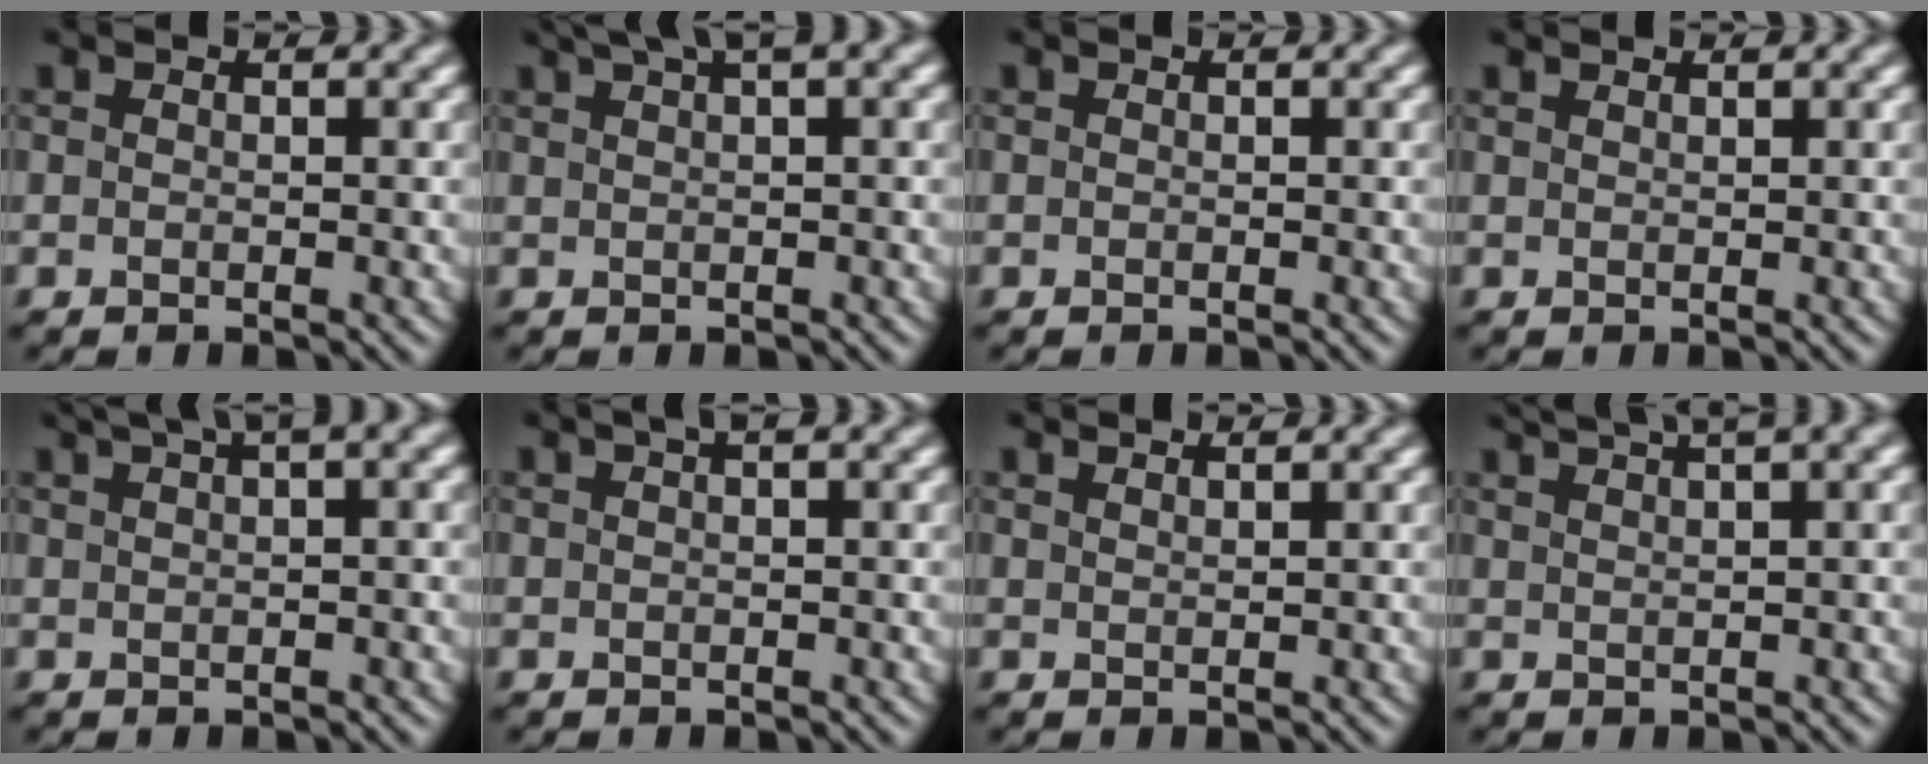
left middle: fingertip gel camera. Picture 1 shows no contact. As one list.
[{"total": 3.2, "force": [2.4, 0.2, 2.2], "torque": [-0.042, 0.015, 0.042]}, {"total": 0.0}, {"total": 1.3, "force": [1.2, 0.1, 0.3], "torque": [-0.007, 0.002, 0.012]}, {"total": 4.7, "force": [3.2, 1.1, 3.3], "torque": [-0.054, 0.022, 0.047]}, {"total": 1.3, "force": [0.7, 0.0, 1.1], "torque": [-0.020, 0.003, 0.014]}, {"total": 1.9, "force": [1.8, 0.2, 0.5], "torque": [-0.014, 0.012, 0.017]}, {"total": 5.2, "force": [4.1, 0.6, 3.0], "torque": [-0.048, 0.024, 0.059]}]